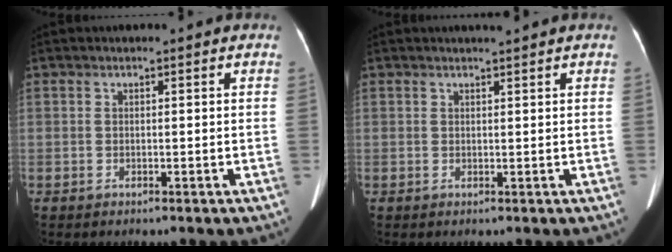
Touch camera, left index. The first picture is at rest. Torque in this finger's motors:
{"motor_torque": [0.04, 0.00, -0.29, 0.02]}